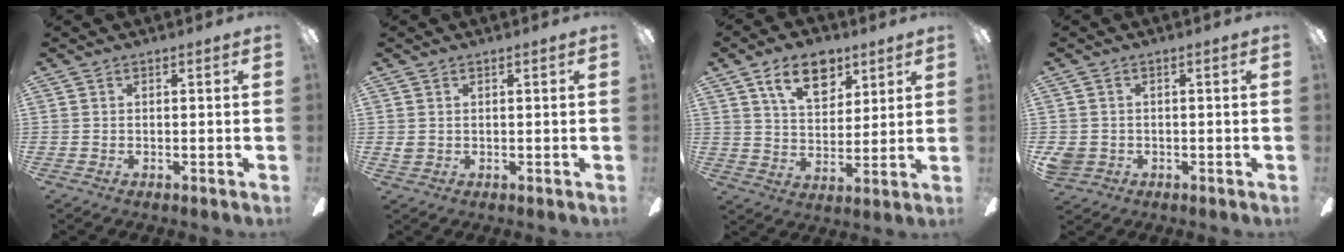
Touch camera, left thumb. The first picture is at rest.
{"total": 1.1, "force": [0.4, 0.8, 0.6], "torque": [-0.013, 0.003, 0.008]}
{"total": 12.4, "force": [7.3, 7.0, 7.2], "torque": [-0.111, -0.015, 0.130]}
{"total": 2.9, "force": [-0.5, 2.6, 1.0], "torque": [-0.025, 0.002, -0.010]}